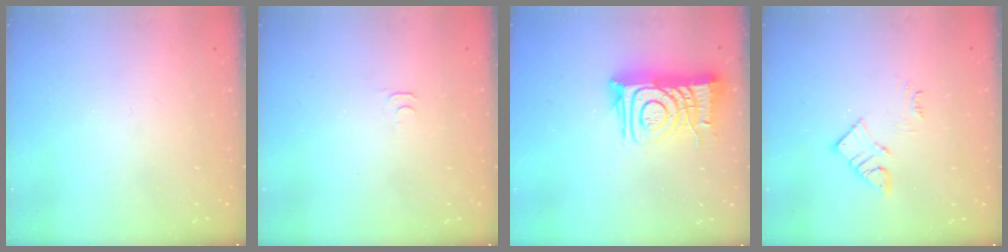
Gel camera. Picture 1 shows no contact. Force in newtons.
{"total": 2.8, "press": 2.7, "slide": 0.5}
{"total": 12.7, "press": 12.7, "slide": 1.2}
{"total": 6.9, "press": 6.8, "slide": 0.3}